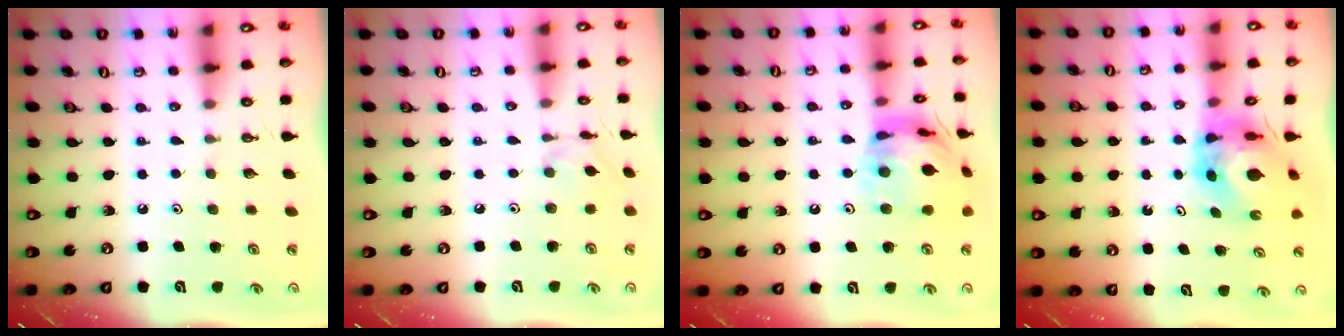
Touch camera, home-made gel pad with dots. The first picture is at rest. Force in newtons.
{"total": 2.1, "press": 2.1, "slide": 0.3}
{"total": 17.4, "press": 17.3, "slide": 1.7}
{"total": 7.5, "press": 7.5, "slide": 0.7}